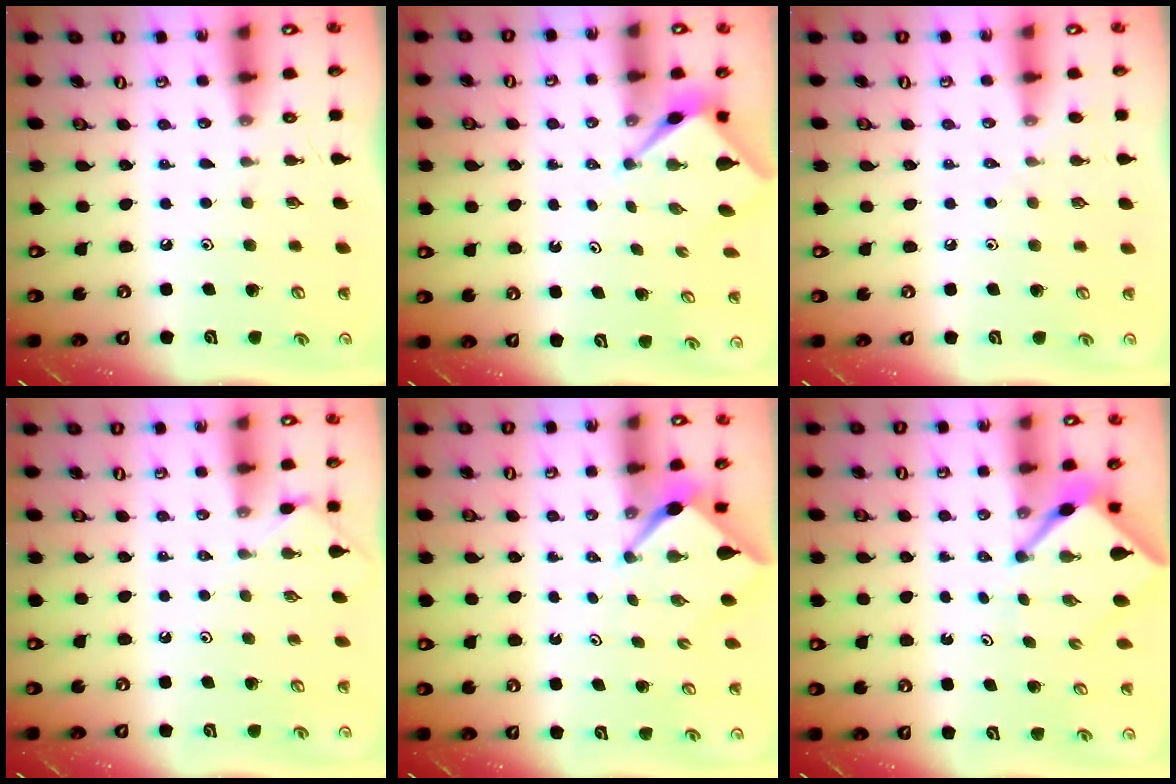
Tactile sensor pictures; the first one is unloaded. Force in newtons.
{"total": 2.8, "press": 2.8, "slide": 0.1}
{"total": 2.5, "press": 2.5, "slide": 0.5}
{"total": 2.1, "press": 2.0, "slide": 0.5}
{"total": 2.4, "press": 2.4, "slide": 0.2}
{"total": 3.5, "press": 3.5, "slide": 0.8}